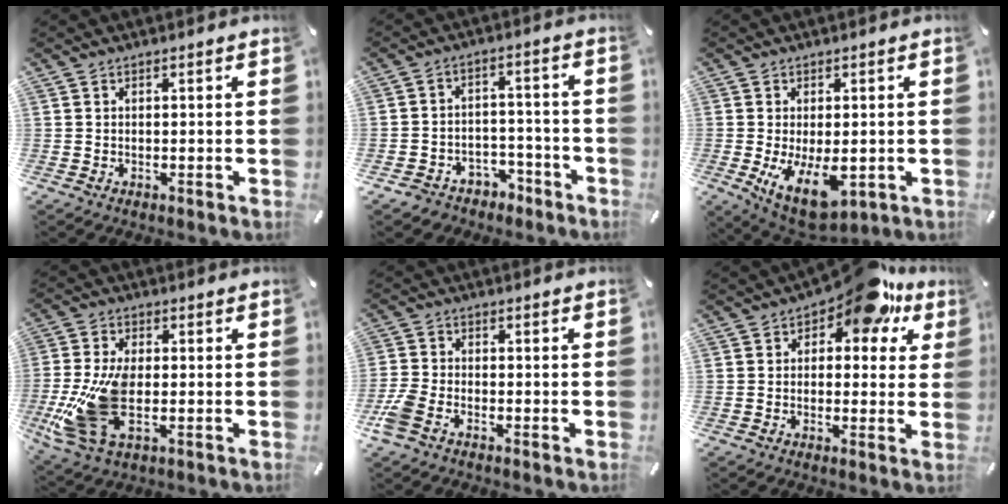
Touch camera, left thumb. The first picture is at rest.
{"total": 5.0, "force": [-2.8, 4.1, 0.8], "torque": [-0.012, 0.020, -0.049]}
{"total": 10.6, "force": [-1.6, 5.8, 8.7], "torque": [-0.151, -0.014, -0.020]}
{"total": 14.4, "force": [-2.0, 7.6, 12.0], "torque": [-0.265, -0.015, -0.032]}
{"total": 5.0, "force": [-2.8, 2.9, 3.0], "torque": [-0.069, 0.008, -0.054]}
{"total": 12.1, "force": [7.7, 5.8, 7.3], "torque": [-0.091, -0.046, 0.131]}